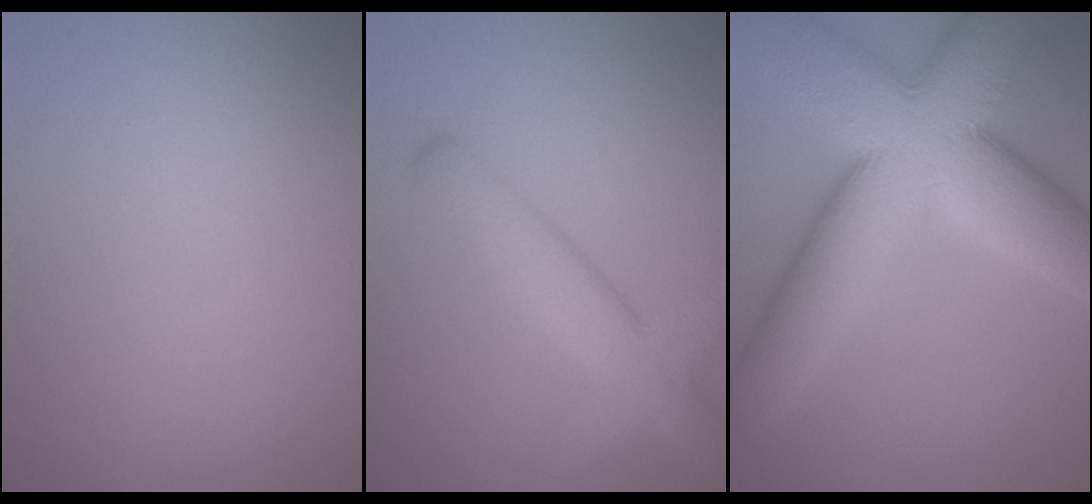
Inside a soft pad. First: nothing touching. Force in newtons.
{"total": 5.5, "press": 5.4, "slide": 0.3}
{"total": 14.5, "press": 14.5, "slide": 0.6}